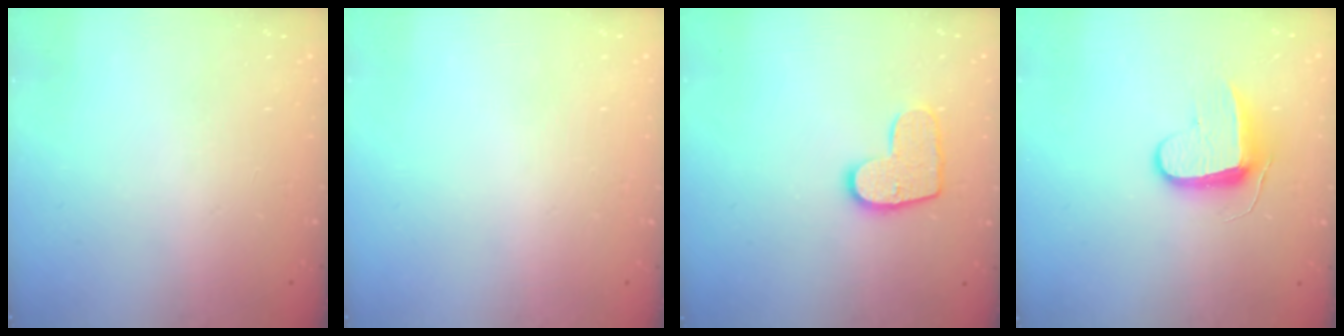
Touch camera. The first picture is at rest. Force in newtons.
{"total": 0.0}
{"total": 10.4, "press": 10.4, "slide": 0.5}
{"total": 8.6, "press": 8.6, "slide": 0.5}